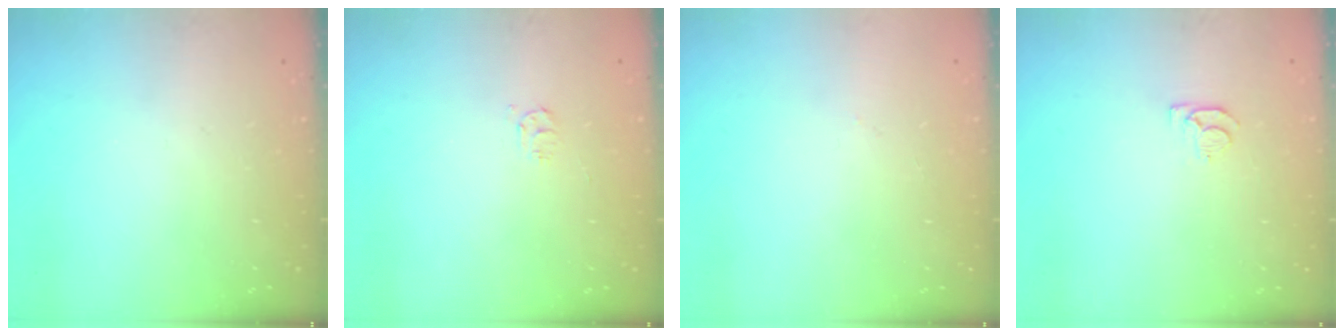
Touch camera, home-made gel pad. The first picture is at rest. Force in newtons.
{"total": 4.0, "press": 3.9, "slide": 0.4}
{"total": 0.0}
{"total": 4.6, "press": 4.6, "slide": 0.5}